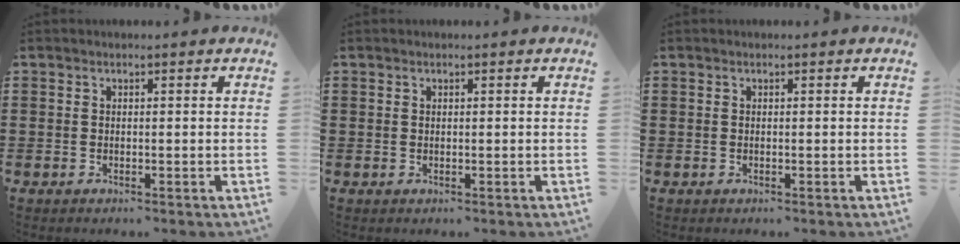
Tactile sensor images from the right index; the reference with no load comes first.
{"total": 0.0}
{"total": 0.0}